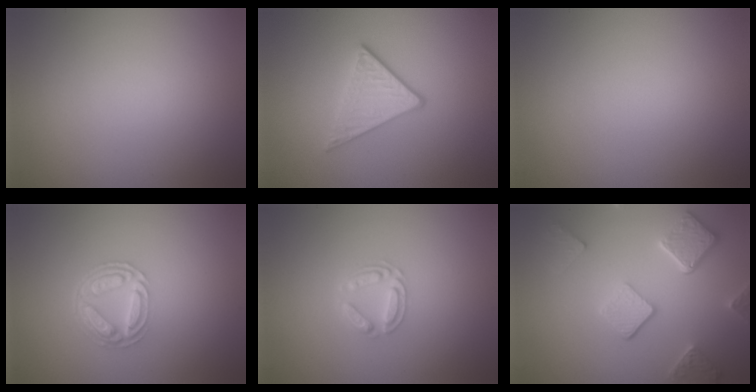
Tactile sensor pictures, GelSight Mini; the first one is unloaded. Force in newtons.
{"total": 3.2, "press": 2.7, "slide": 1.8}
{"total": 0.0}
{"total": 4.5, "press": 3.3, "slide": 3.0}
{"total": 2.5, "press": 2.5, "slide": 0.4}
{"total": 4.9, "press": 3.8, "slide": 3.0}